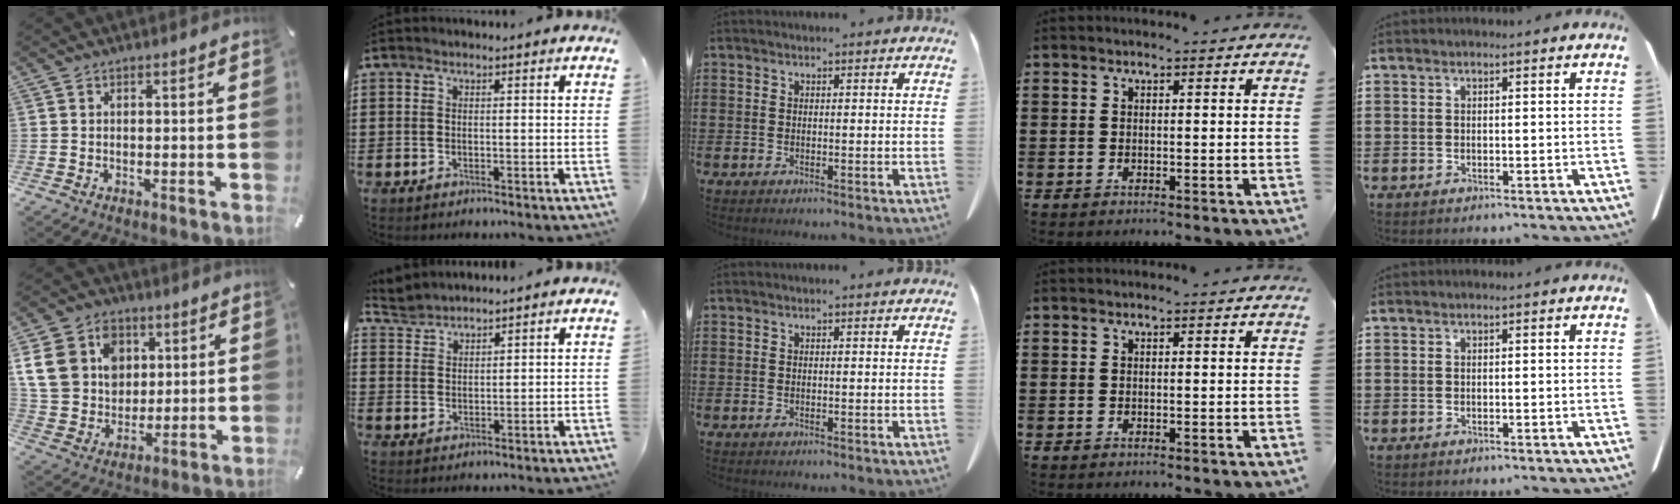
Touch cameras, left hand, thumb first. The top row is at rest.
{"thumb": {"total": 15.7, "force": [4.9, 13.1, 7.0], "torque": [-0.149, 0.002, 0.094]}, "index": {"total": 2.6, "force": [2.5, 0.7, -0.3], "torque": [-0.004, -0.002, 0.048]}}